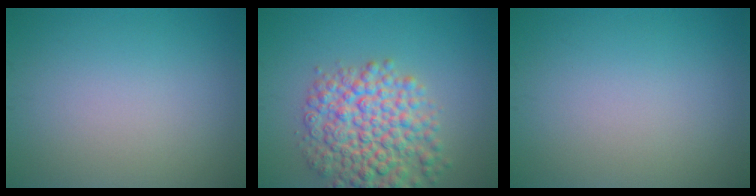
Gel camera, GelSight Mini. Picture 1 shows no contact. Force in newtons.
{"total": 7.7, "press": 7.7, "slide": 0.3}
{"total": 0.0}